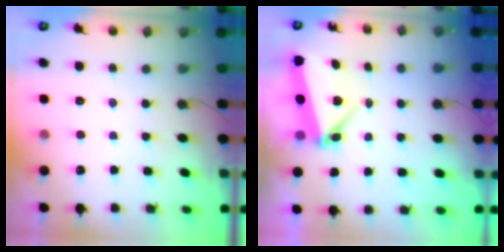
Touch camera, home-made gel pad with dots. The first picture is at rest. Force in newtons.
{"total": 5.8, "press": 5.4, "slide": 2.1}